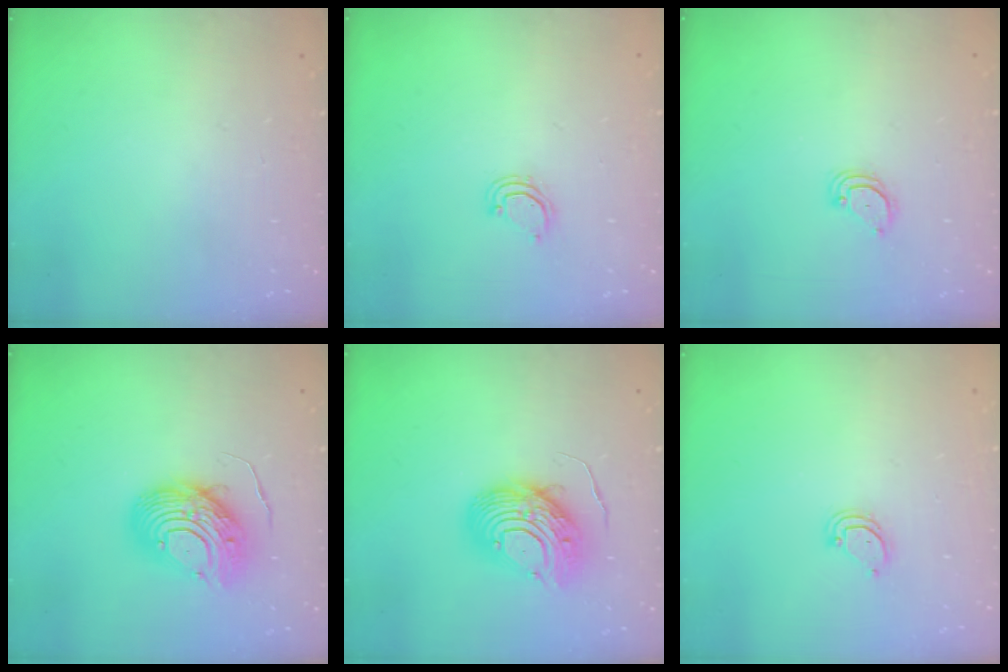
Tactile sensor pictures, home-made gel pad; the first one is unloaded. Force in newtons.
{"total": 4.3, "press": 4.3, "slide": 0.5}
{"total": 3.7, "press": 3.7, "slide": 0.3}
{"total": 12.1, "press": 12.1, "slide": 1.4}
{"total": 12.1, "press": 12.1, "slide": 1.4}
{"total": 3.4, "press": 3.4, "slide": 0.4}